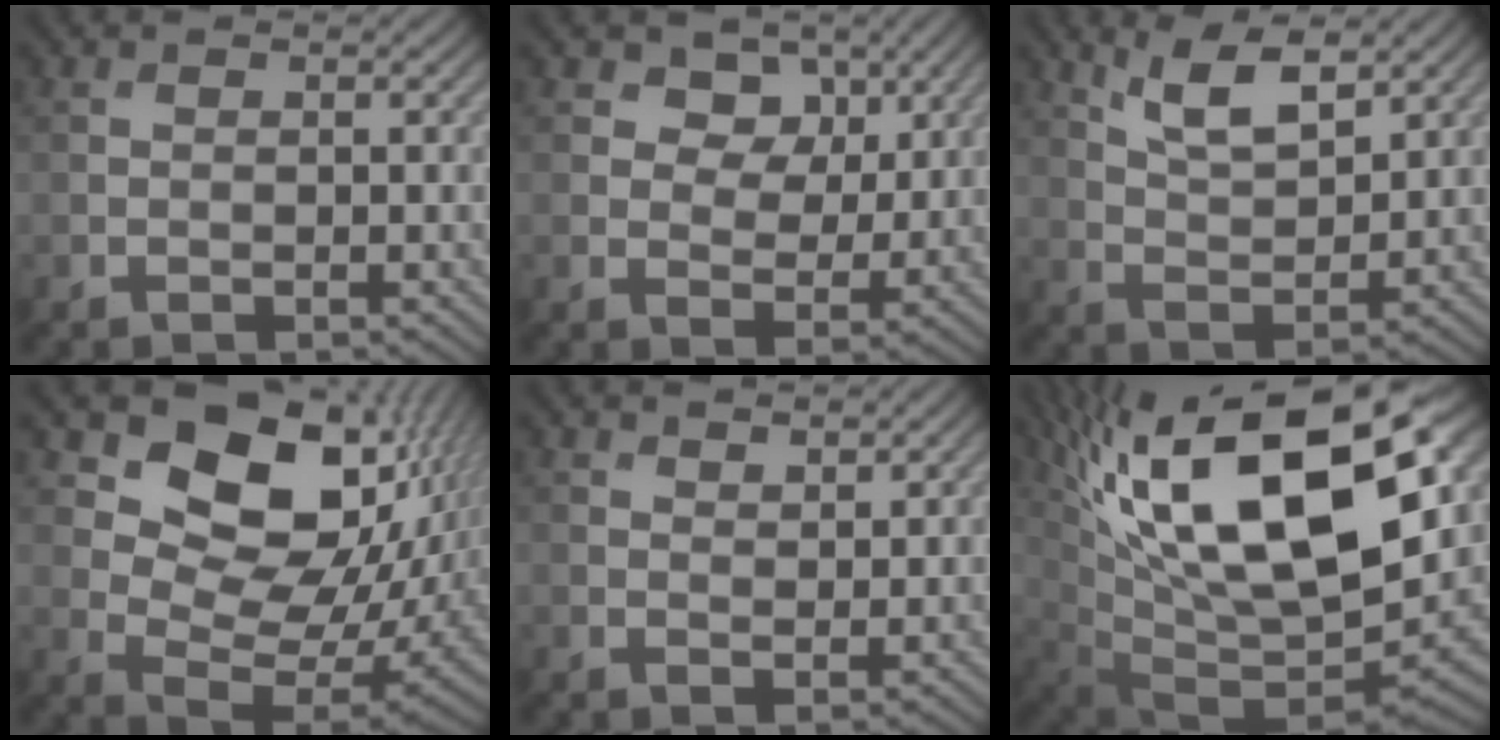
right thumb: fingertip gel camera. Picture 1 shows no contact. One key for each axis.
{"total": 5.4, "fx": 2.8, "fy": 3.8, "fz": 2.5, "tx": -0.037, "ty": -0.021, "tz": 0.043}
{"total": 6.0, "fx": 3.9, "fy": 1.9, "fz": 4.2, "tx": -0.091, "ty": -0.003, "tz": 0.082}
{"total": 14.4, "fx": 6.1, "fy": 9.6, "fz": 8.8, "tx": -0.131, "ty": 0.001, "tz": 0.111}
{"total": 1.6, "fx": 1.4, "fy": 0.6, "fz": 0.5, "tx": -0.012, "ty": -0.003, "tz": 0.031}
{"total": 20.7, "fx": 8.6, "fy": 10.2, "fz": 15.8, "tx": -0.289, "ty": 0.014, "tz": 0.157}